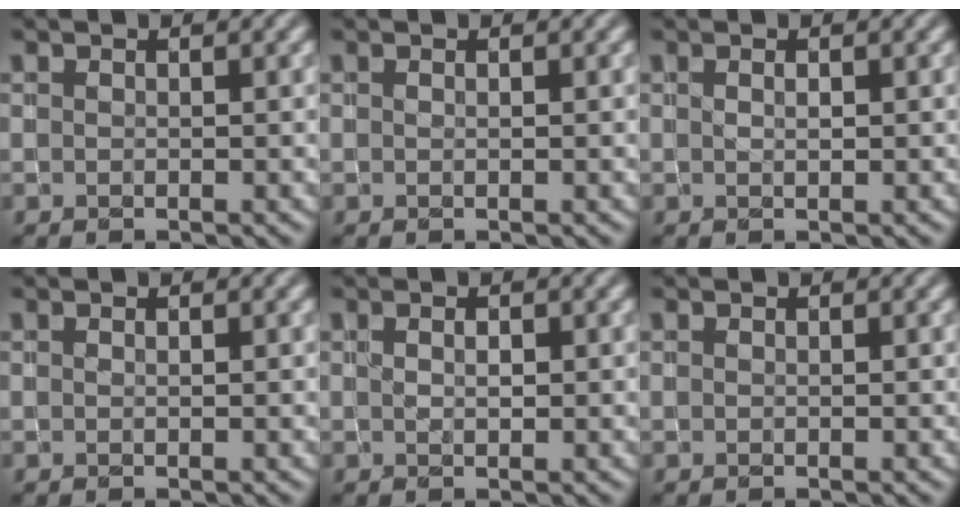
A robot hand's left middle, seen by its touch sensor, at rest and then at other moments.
{"total": 0.0}
{"total": 0.5, "force": [0.2, 0.2, 0.4], "torque": [-0.008, -0.003, 0.007]}
{"total": 0.0}
{"total": 0.9, "force": [0.1, 0.5, 0.7], "torque": [-0.011, -0.004, 0.009]}
{"total": 0.0}